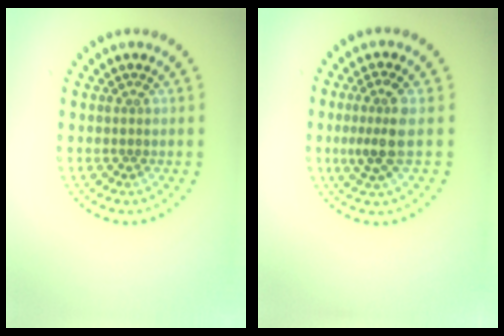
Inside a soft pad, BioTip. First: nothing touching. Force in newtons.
{"total": 3.0, "press": 2.6, "slide": 1.5}